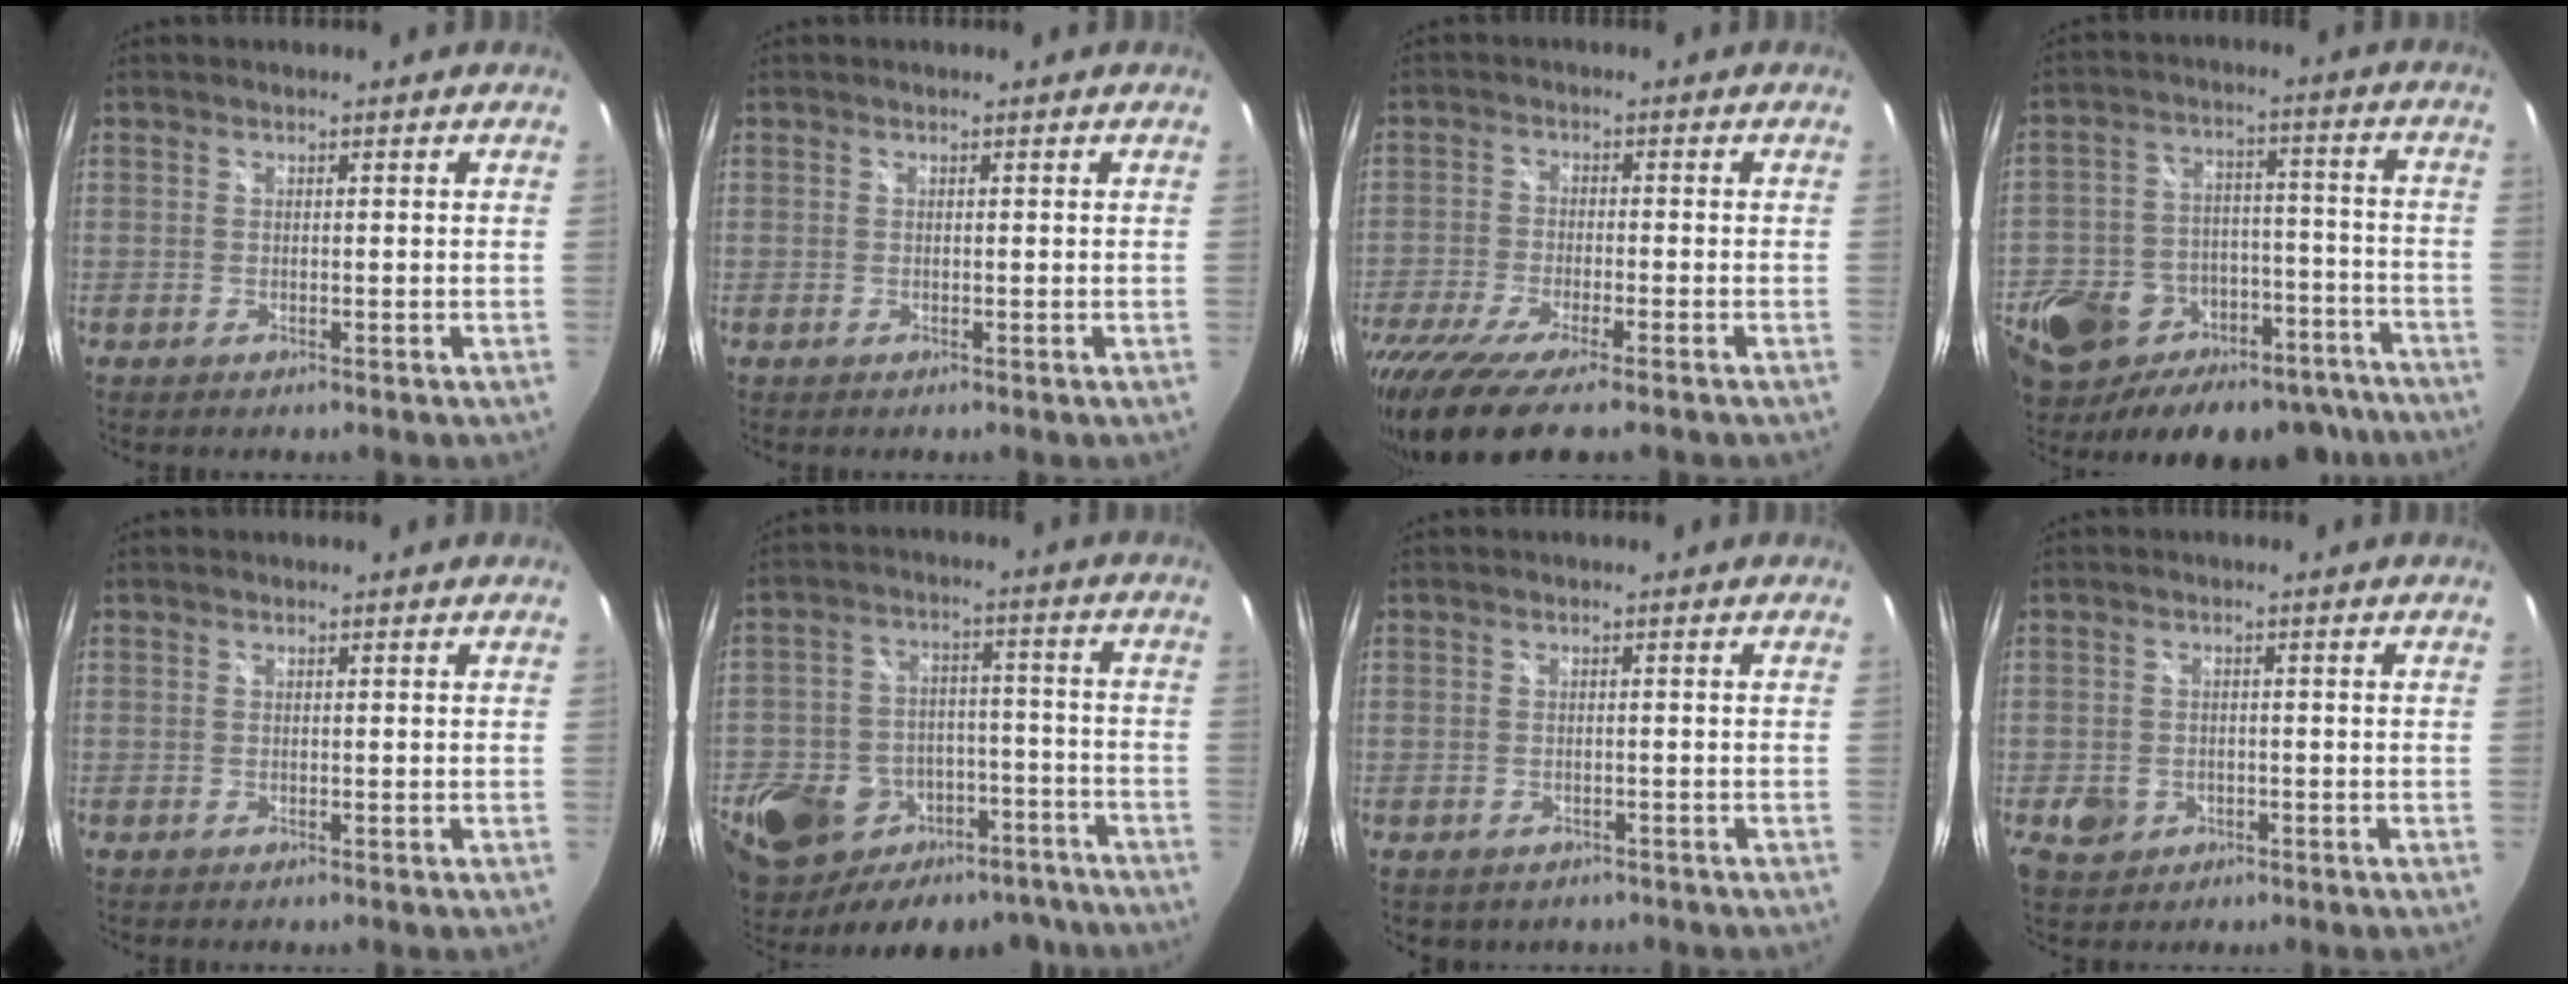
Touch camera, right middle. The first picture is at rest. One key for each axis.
{"total": 0.0}
{"total": 14.9, "fx": -11.1, "fy": 2.9, "fz": 9.4, "tx": -0.203, "ty": -0.057, "tz": -0.192}
{"total": 30.3, "fx": -18.9, "fy": 18.2, "fz": 15.2, "tx": -0.340, "ty": 0.006, "tz": -0.244}
{"total": 0.0}
{"total": 27.0, "fx": -15.3, "fy": 18.1, "fz": 12.9, "tx": -0.312, "ty": 0.010, "tz": -0.192}
{"total": 2.7, "fx": -1.6, "fy": 2.0, "fz": 1.0, "tx": -0.023, "ty": -0.007, "tz": -0.015}
{"total": 4.4, "fx": -1.6, "fy": 3.7, "fz": 1.6, "tx": -0.044, "ty": 0.000, "tz": -0.020}